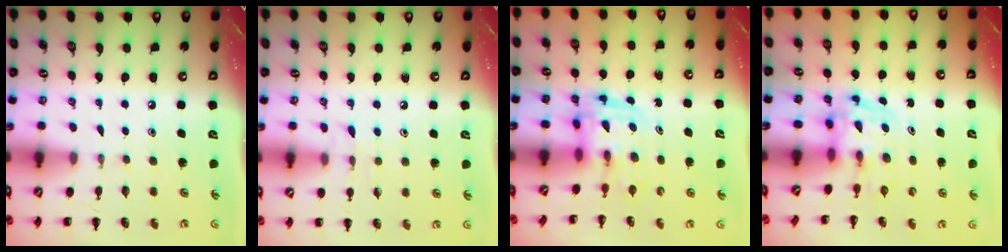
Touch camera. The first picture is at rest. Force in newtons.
{"total": 6.3, "press": 5.7, "slide": 2.7}
{"total": 3.0, "press": 3.0, "slide": 0.3}
{"total": 3.7, "press": 3.6, "slide": 0.6}